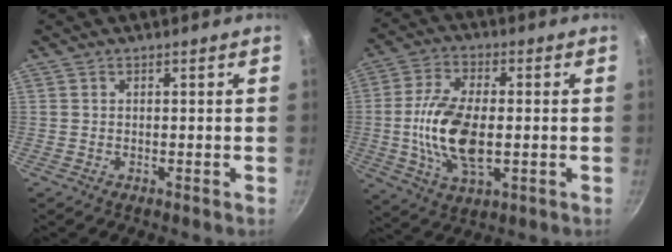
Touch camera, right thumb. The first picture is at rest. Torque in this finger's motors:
{"motor_torque": [2.13, 1.85, 1.75, -0.73, 0.16]}